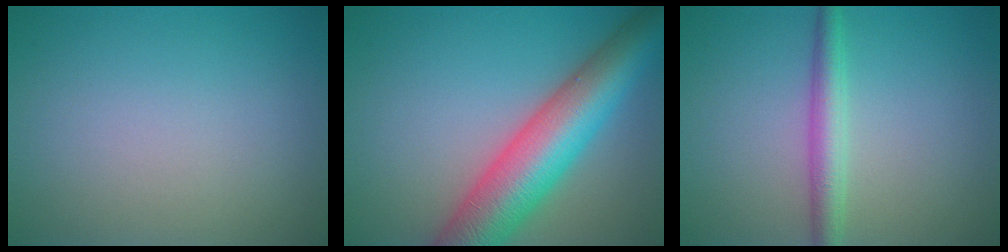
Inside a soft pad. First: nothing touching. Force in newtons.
{"total": 10.1, "press": 10.1, "slide": 0.3}
{"total": 3.0, "press": 3.0, "slide": 0.1}